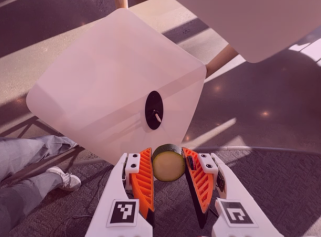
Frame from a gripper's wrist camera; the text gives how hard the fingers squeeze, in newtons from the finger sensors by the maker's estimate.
{"total": 9.6, "left": 9.7, "right": 9.5}